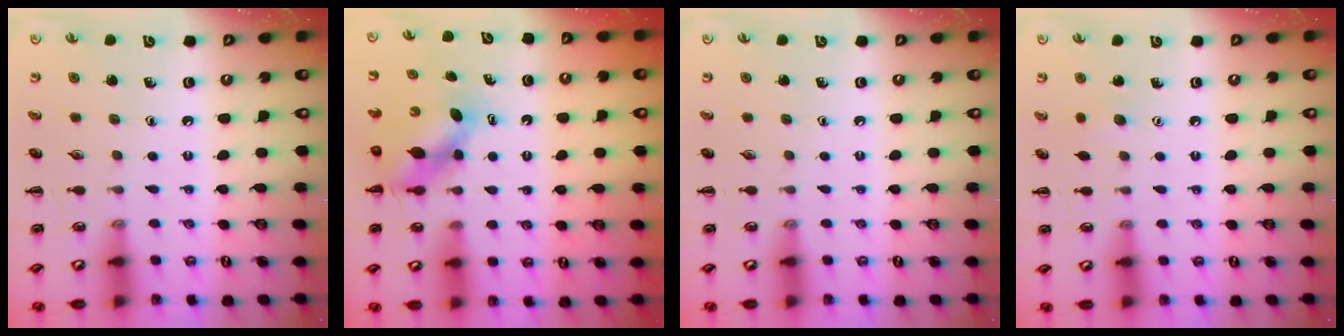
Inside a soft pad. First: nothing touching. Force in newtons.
{"total": 6.0, "press": 6.0, "slide": 0.8}
{"total": 0.0}
{"total": 2.5, "press": 2.4, "slide": 0.6}